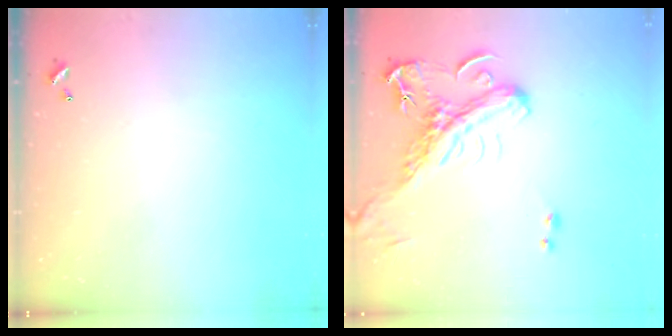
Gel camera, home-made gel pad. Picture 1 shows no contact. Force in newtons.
{"total": 3.4, "press": 3.2, "slide": 1.1}